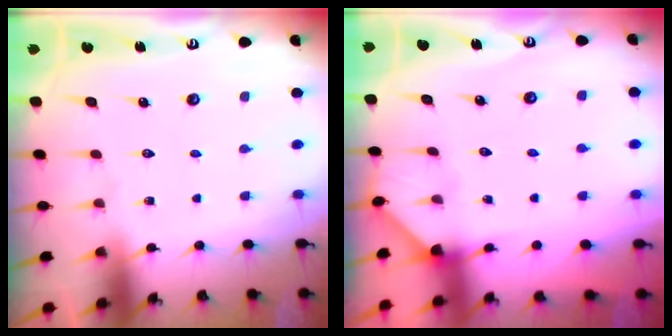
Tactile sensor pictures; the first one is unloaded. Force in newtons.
{"total": 2.8, "press": 2.8, "slide": 0.2}